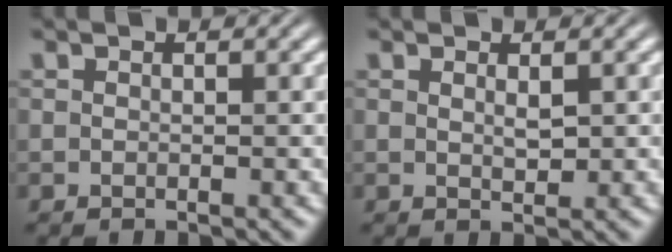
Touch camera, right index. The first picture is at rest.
{"total": 1.2, "force": [0.5, -0.9, 0.7], "torque": [-0.002, -0.007, 0.016]}